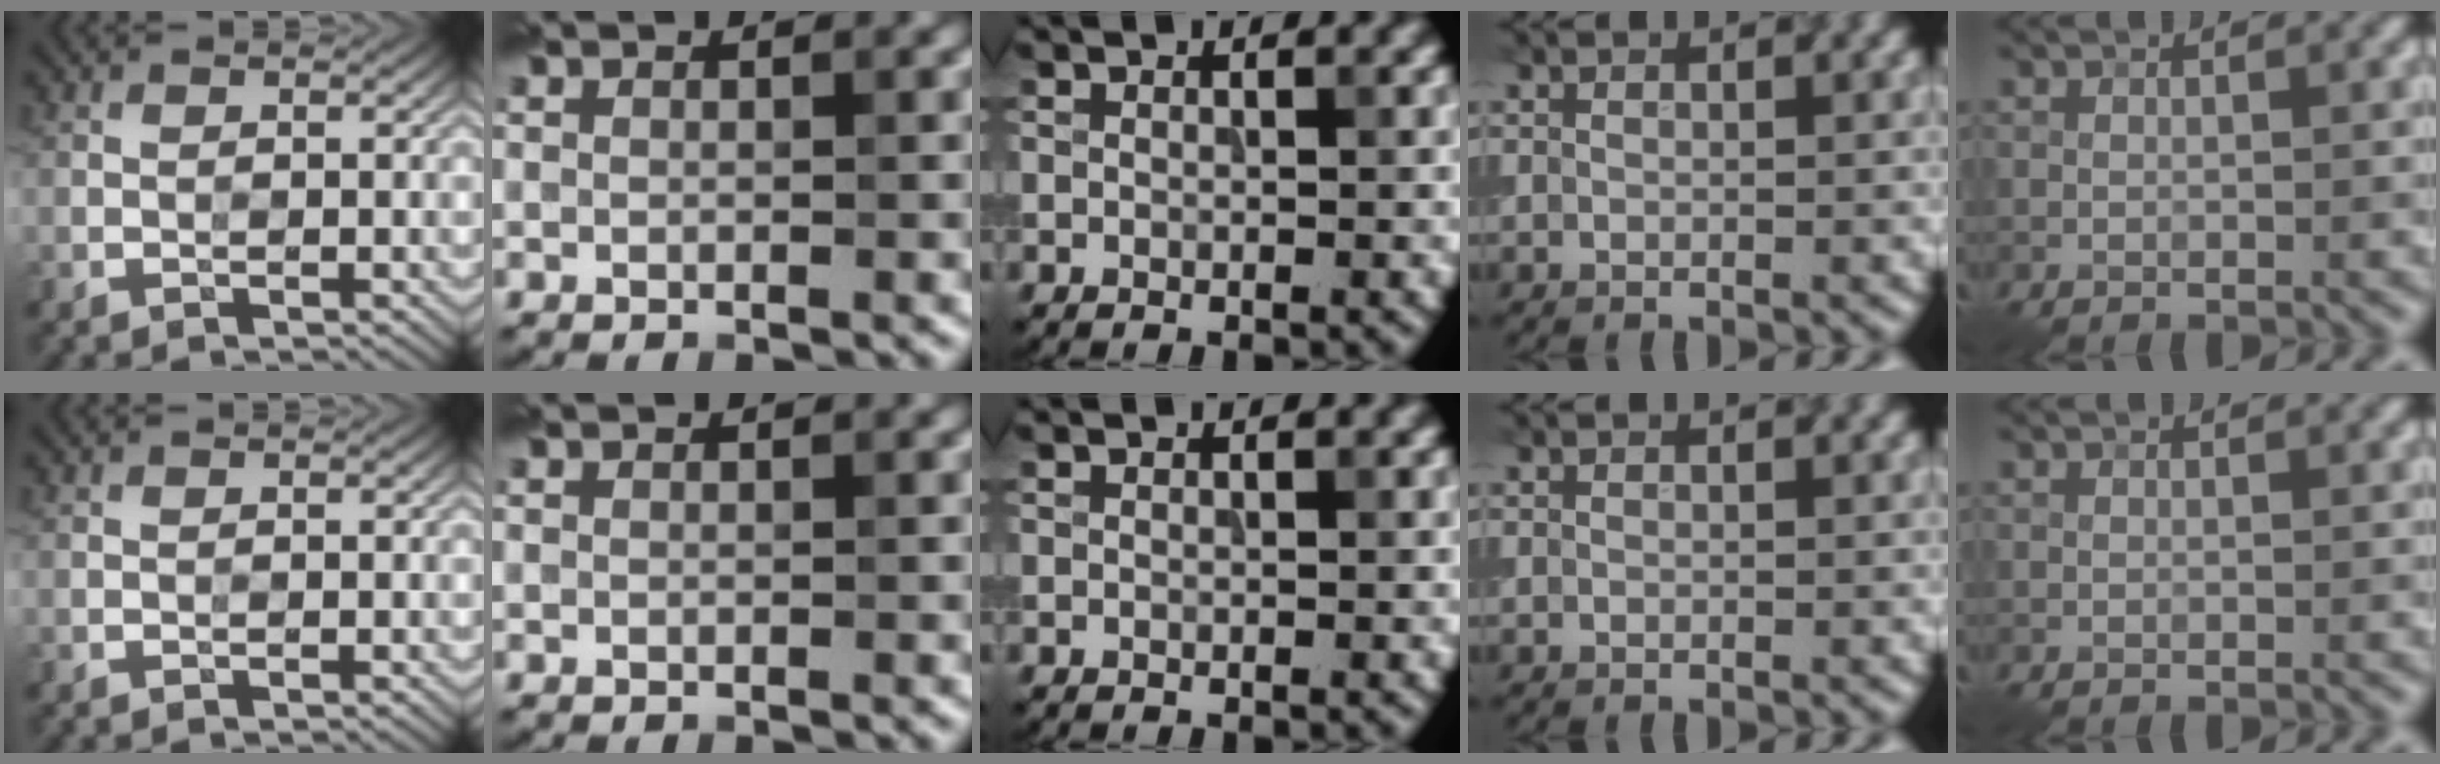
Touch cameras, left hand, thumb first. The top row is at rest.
{}